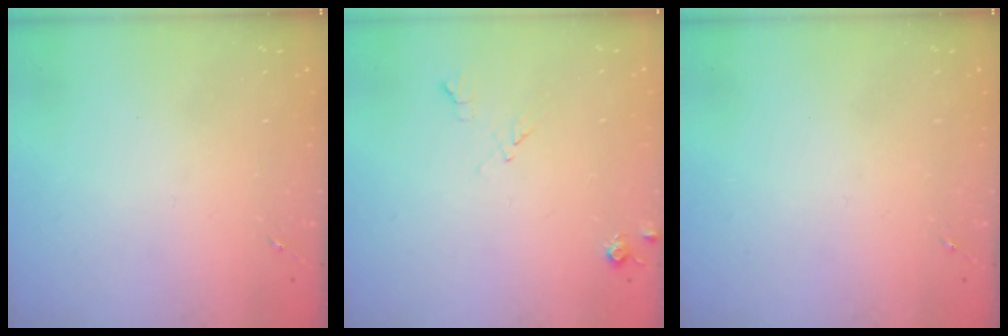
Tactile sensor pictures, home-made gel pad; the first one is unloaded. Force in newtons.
{"total": 5.8, "press": 5.8, "slide": 0.8}
{"total": 0.0}